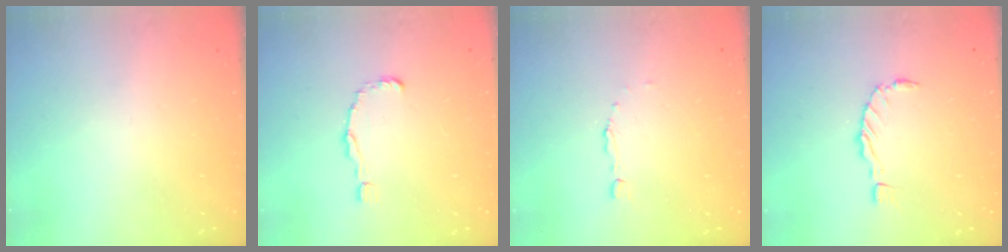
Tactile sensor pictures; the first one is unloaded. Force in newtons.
{"total": 1.5, "press": 1.5, "slide": 0.1}
{"total": 1.7, "press": 1.7, "slide": 0.2}
{"total": 0.0}